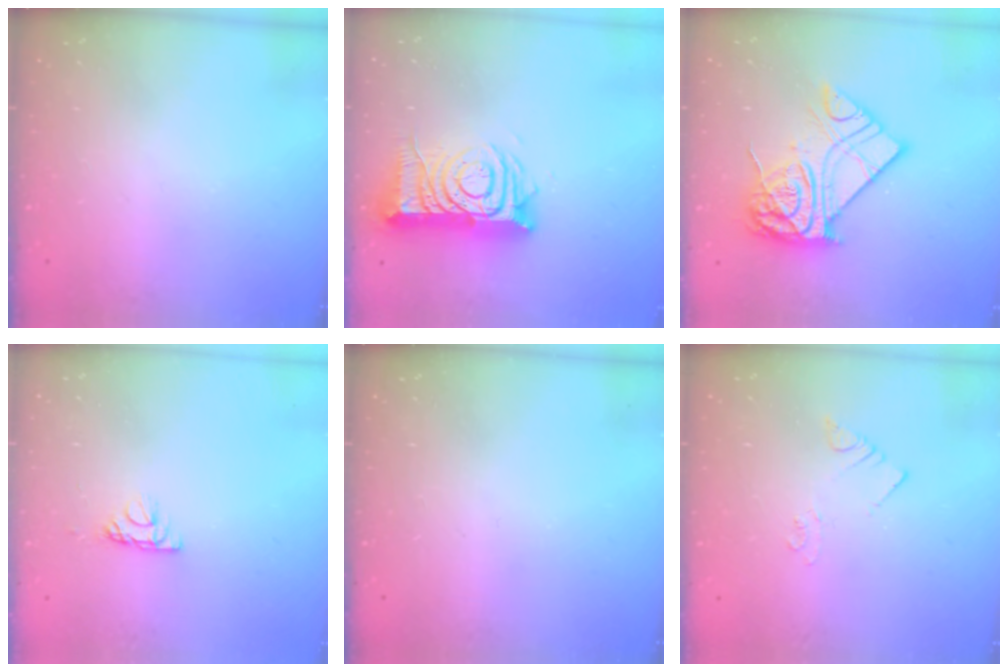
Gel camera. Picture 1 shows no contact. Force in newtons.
{"total": 12.4, "press": 12.3, "slide": 1.5}
{"total": 19.1, "press": 19.0, "slide": 1.8}
{"total": 5.4, "press": 5.3, "slide": 0.6}
{"total": 0.0}
{"total": 1.9, "press": 1.9, "slide": 0.1}